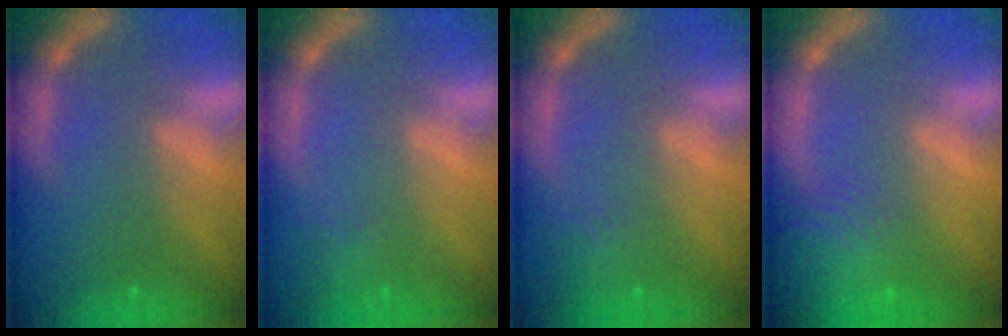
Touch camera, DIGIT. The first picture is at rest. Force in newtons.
{"total": 1.9}
{"total": 2.4}
{"total": 8.5}